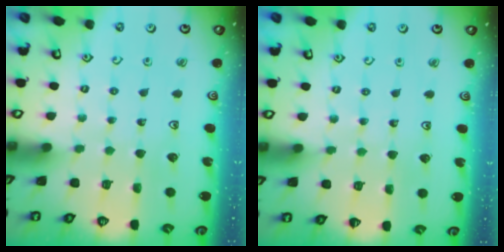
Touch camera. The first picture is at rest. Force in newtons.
{"total": 2.2, "press": 2.1, "slide": 0.5}